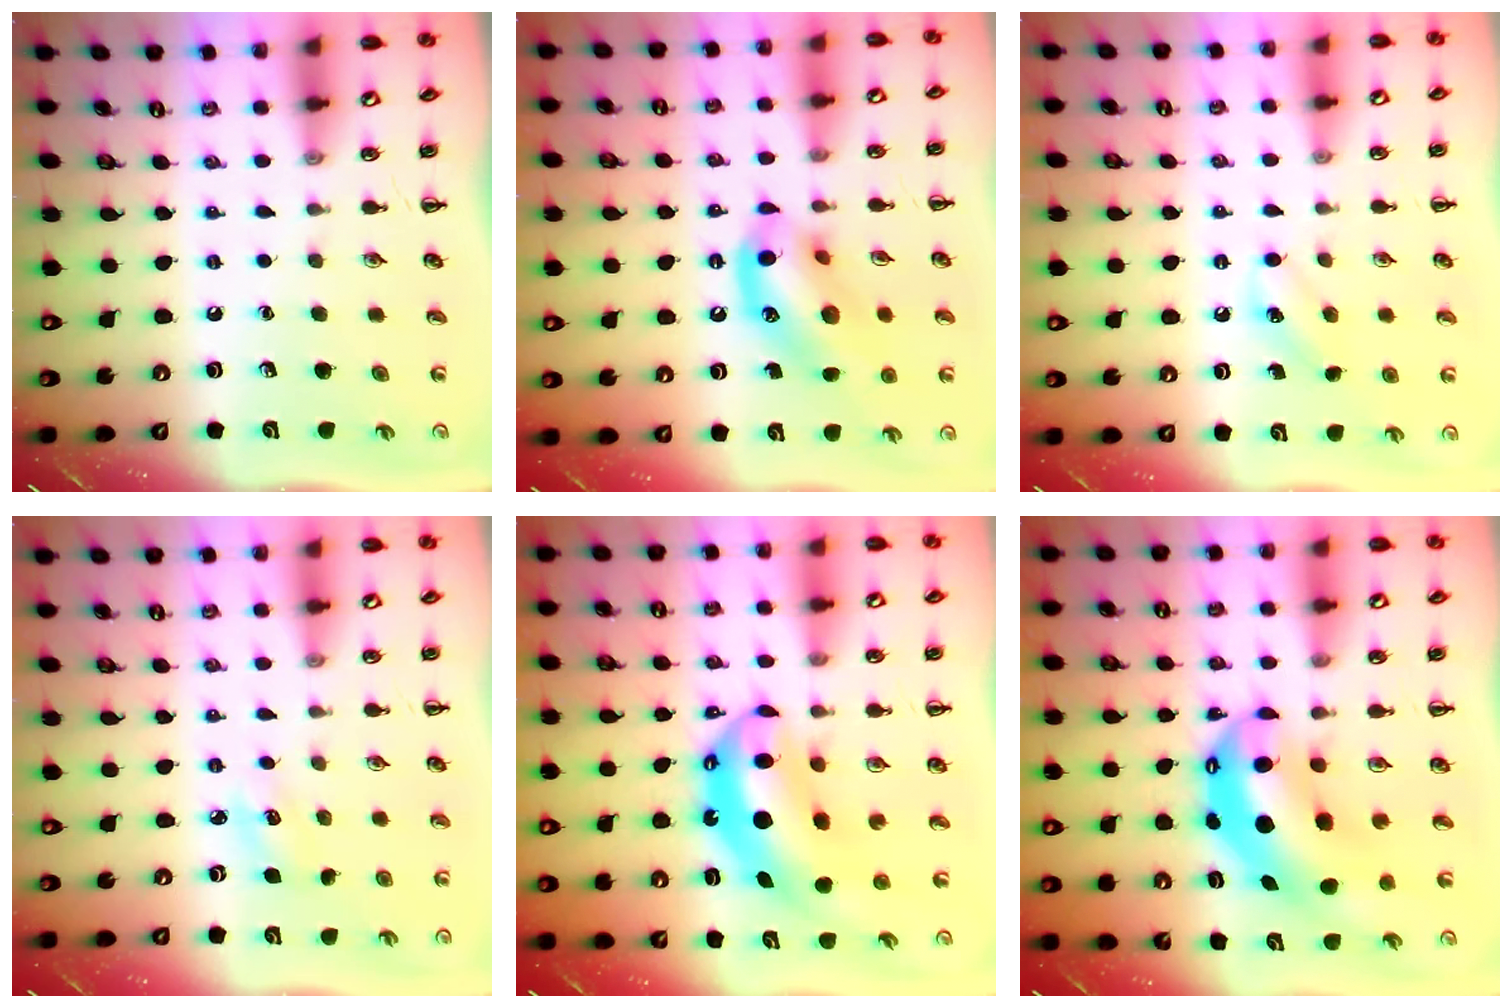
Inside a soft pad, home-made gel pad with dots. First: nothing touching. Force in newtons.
{"total": 13.9, "press": 13.7, "slide": 2.2}
{"total": 7.2, "press": 6.9, "slide": 1.9}
{"total": 4.2, "press": 4.0, "slide": 1.3}
{"total": 10.9, "press": 10.7, "slide": 2.5}
{"total": 10.3, "press": 10.0, "slide": 2.6}